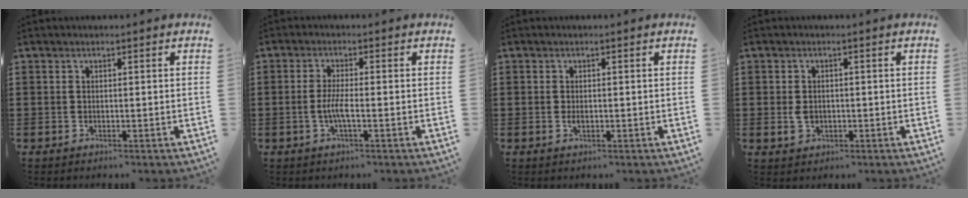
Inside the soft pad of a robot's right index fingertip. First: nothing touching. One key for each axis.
{"total": 3.6, "fx": -1.0, "fy": 0.3, "fz": 3.4, "tx": -0.075, "ty": -0.007, "tz": -0.024}
{"total": 1.1, "fx": -0.2, "fy": 0.4, "fz": 1.1, "tx": -0.022, "ty": -0.004, "tz": -0.002}
{"total": 2.1, "fx": 0.0, "fy": 1.8, "fz": 1.2, "tx": -0.027, "ty": 0.004, "tz": -0.001}